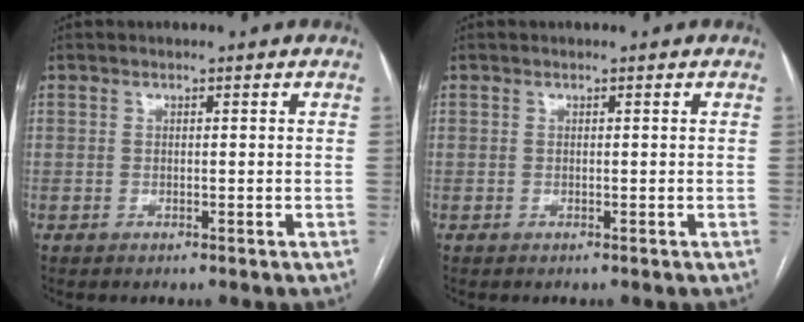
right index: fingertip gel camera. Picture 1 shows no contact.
{"total": 0.0}